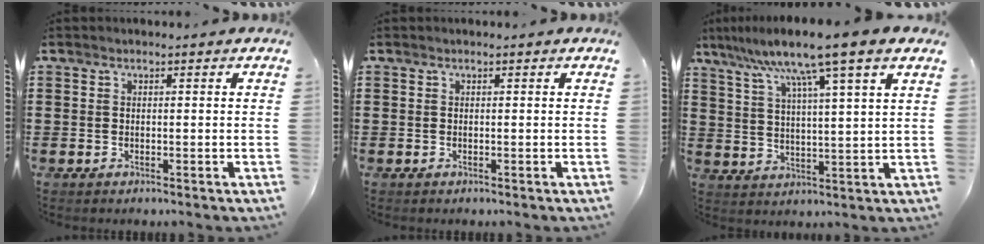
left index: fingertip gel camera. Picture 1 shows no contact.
{"total": 0.0}
{"total": 9.3, "force": [7.0, -0.8, 6.1], "torque": [-0.135, -0.033, 0.109]}